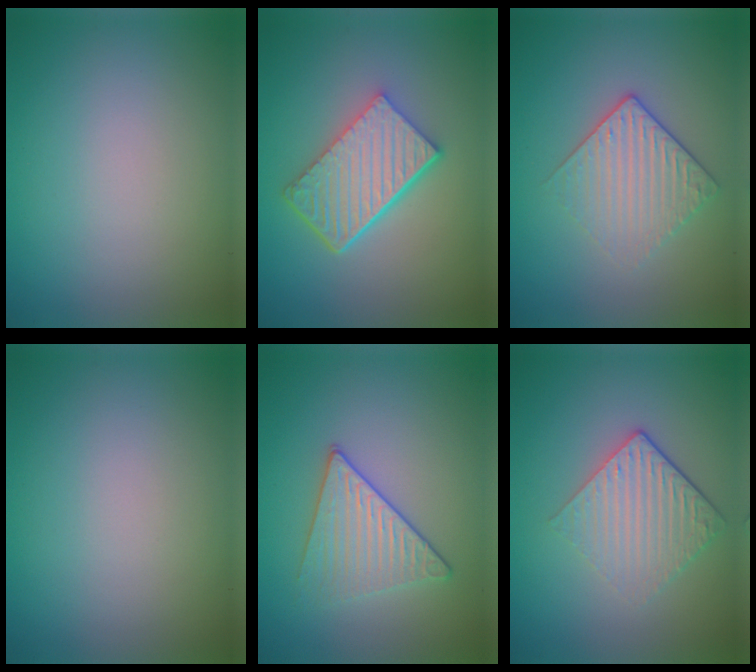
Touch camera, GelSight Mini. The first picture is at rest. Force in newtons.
{"total": 6.4, "press": 4.4, "slide": 4.6}
{"total": 3.1, "press": 2.8, "slide": 1.4}
{"total": 0.0}
{"total": 3.4, "press": 3.3, "slide": 0.6}
{"total": 3.8, "press": 2.8, "slide": 2.6}